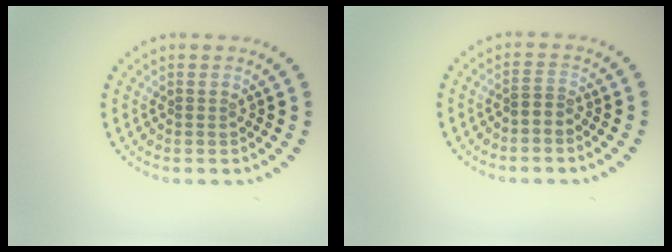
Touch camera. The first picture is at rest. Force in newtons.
{"total": 1.0, "press": 0.7, "slide": 0.7}